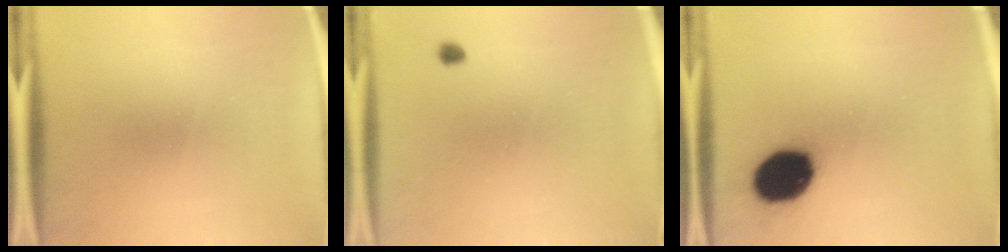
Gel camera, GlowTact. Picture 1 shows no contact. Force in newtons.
{"total": 0.9}
{"total": 15.7}